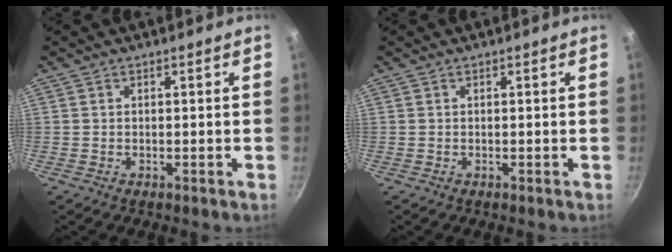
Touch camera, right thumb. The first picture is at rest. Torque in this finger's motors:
{"motor_torque": [0.07, 0.07, 0.00, 0.02, 0.07]}